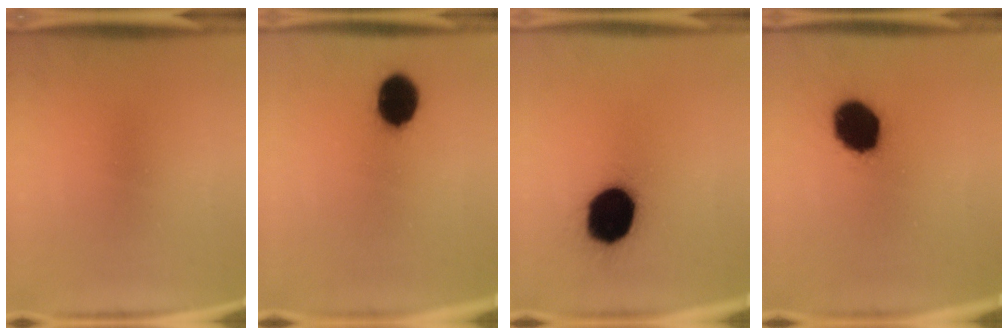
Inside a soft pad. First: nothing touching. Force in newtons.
{"total": 11.1}
{"total": 19.8}
{"total": 15.7}